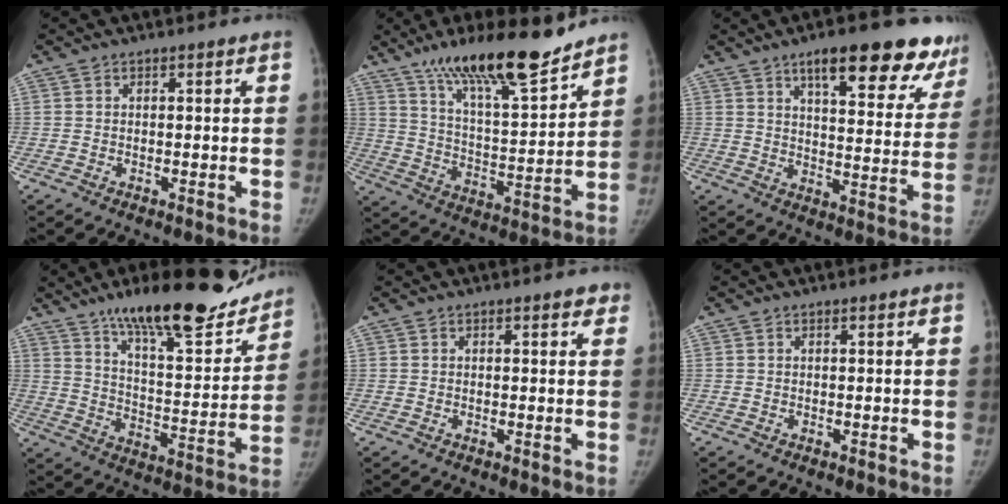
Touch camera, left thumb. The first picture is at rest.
{"total": 18.3, "force": [14.0, 3.4, 11.3], "torque": [-0.157, -0.078, 0.242]}
{"total": 20.1, "force": [13.2, 6.6, 13.5], "torque": [-0.124, -0.048, 0.171]}
{"total": 24.3, "force": [17.9, 6.9, 15.0], "torque": [-0.177, -0.088, 0.274]}
{"total": 1.9, "force": [1.2, 0.9, 1.2], "torque": [-0.001, -0.002, 0.010]}
{"total": 0.0}